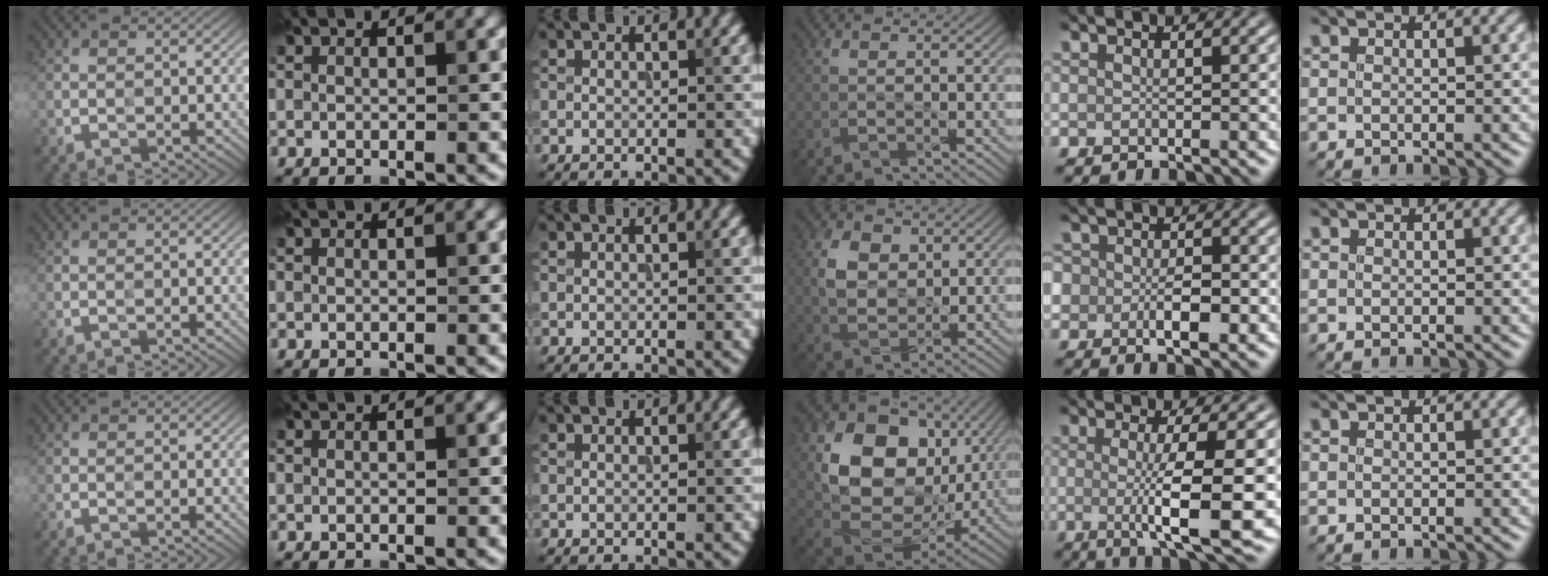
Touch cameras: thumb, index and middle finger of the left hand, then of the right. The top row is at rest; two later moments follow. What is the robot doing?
{"motion": "wipe", "object": "measuring cup"}